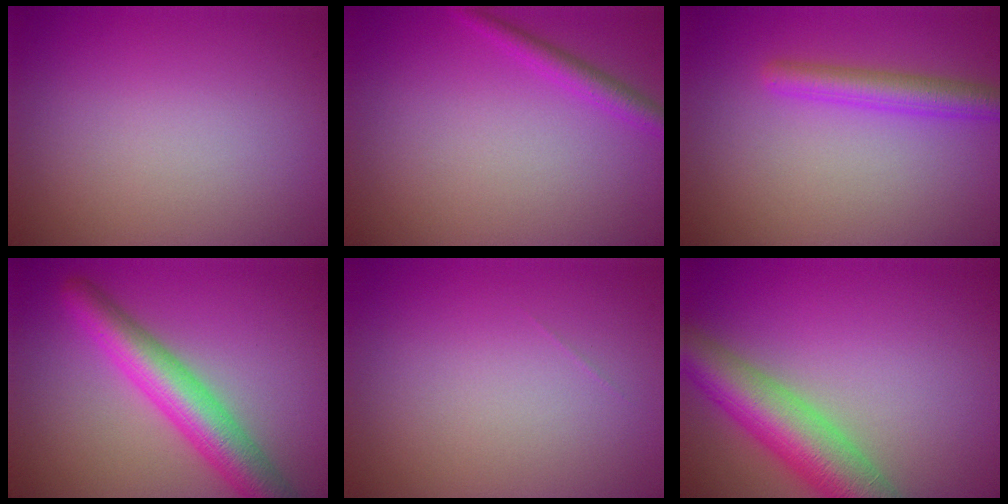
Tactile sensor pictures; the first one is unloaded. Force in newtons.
{"total": 1.9, "press": 1.9, "slide": 0.1}
{"total": 3.1, "press": 3.1, "slide": 0.1}
{"total": 6.4, "press": 6.4, "slide": 0.3}
{"total": 0.0}
{"total": 7.5, "press": 7.5, "slide": 0.3}